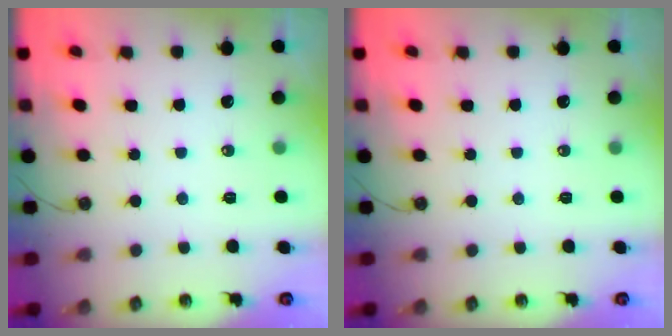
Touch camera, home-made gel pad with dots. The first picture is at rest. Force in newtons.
{"total": 0.0}